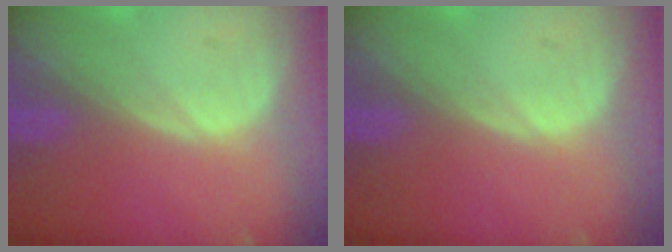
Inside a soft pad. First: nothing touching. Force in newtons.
{"total": 0.0}